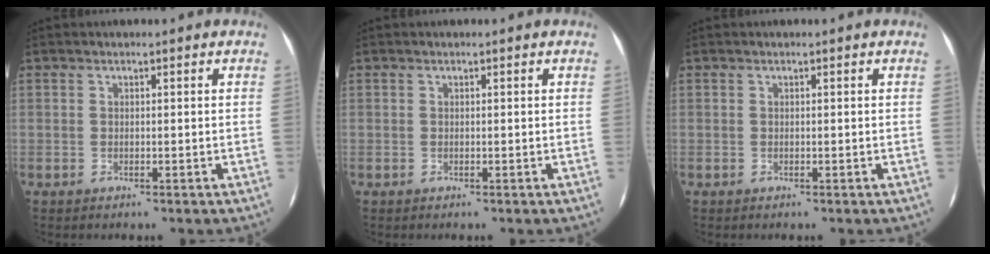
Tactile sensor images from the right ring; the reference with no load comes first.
{"total": 0.0}
{"total": 0.0}